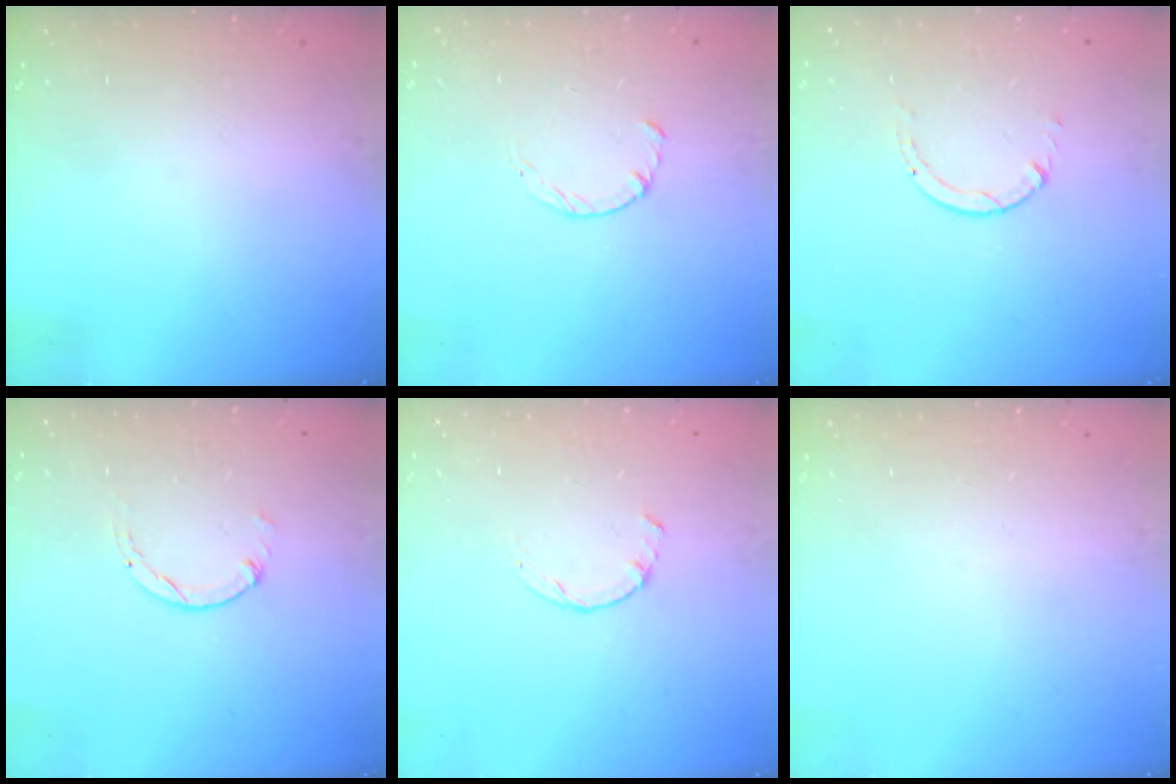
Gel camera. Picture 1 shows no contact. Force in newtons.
{"total": 1.8, "press": 1.7, "slide": 0.3}
{"total": 0.9, "press": 0.9, "slide": 0.1}
{"total": 0.7, "press": 0.7, "slide": 0.2}
{"total": 0.0}
{"total": 0.0}